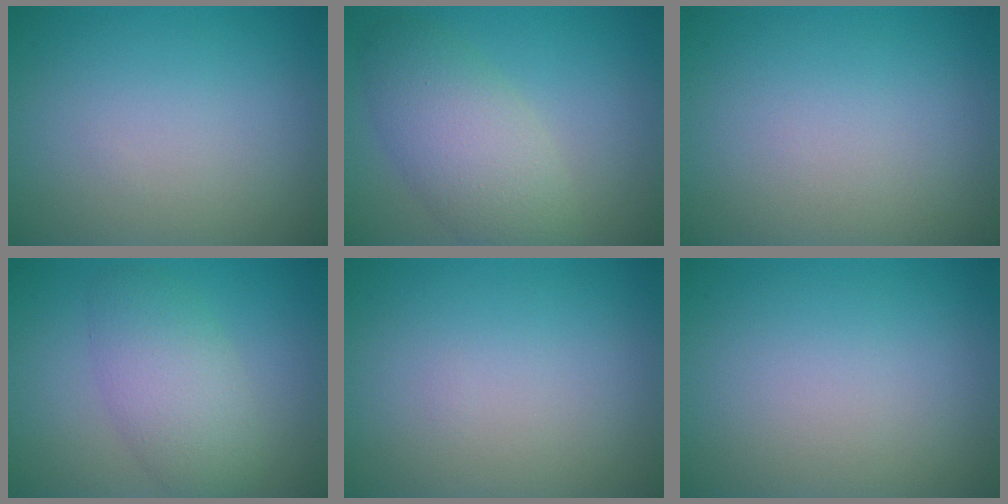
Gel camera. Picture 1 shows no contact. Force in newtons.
{"total": 5.6, "press": 5.6, "slide": 0.3}
{"total": 0.0}
{"total": 4.5, "press": 4.5, "slide": 0.1}
{"total": 0.0}
{"total": 0.0}